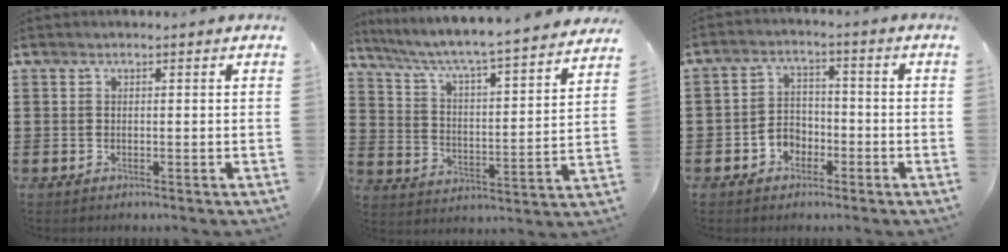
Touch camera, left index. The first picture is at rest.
{"total": 5.2, "force": [4.6, -0.5, 2.4], "torque": [-0.068, -0.047, 0.067]}
{"total": 3.7, "force": [-2.3, 2.7, 1.2], "torque": [-0.030, 0.010, -0.049]}